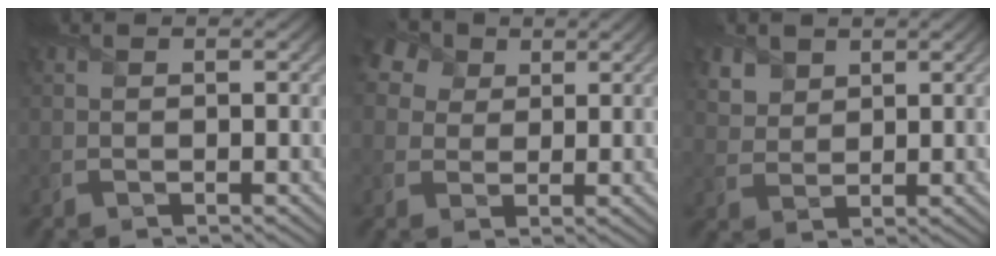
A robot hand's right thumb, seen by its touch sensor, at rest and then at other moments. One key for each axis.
{"total": 6.5, "fx": 3.3, "fy": 4.5, "fz": 3.2, "tx": -0.098, "ty": 0.021, "tz": 0.051}
{"total": 3.4, "fx": 2.2, "fy": 2.3, "fz": 1.1, "tx": -0.044, "ty": -0.009, "tz": 0.053}